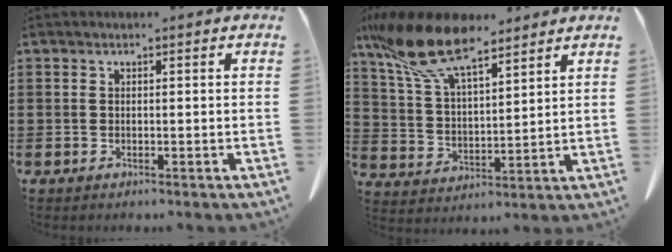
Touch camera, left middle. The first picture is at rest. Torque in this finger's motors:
{"motor_torque": [0.25, 0.05, 0.46, 0.18]}